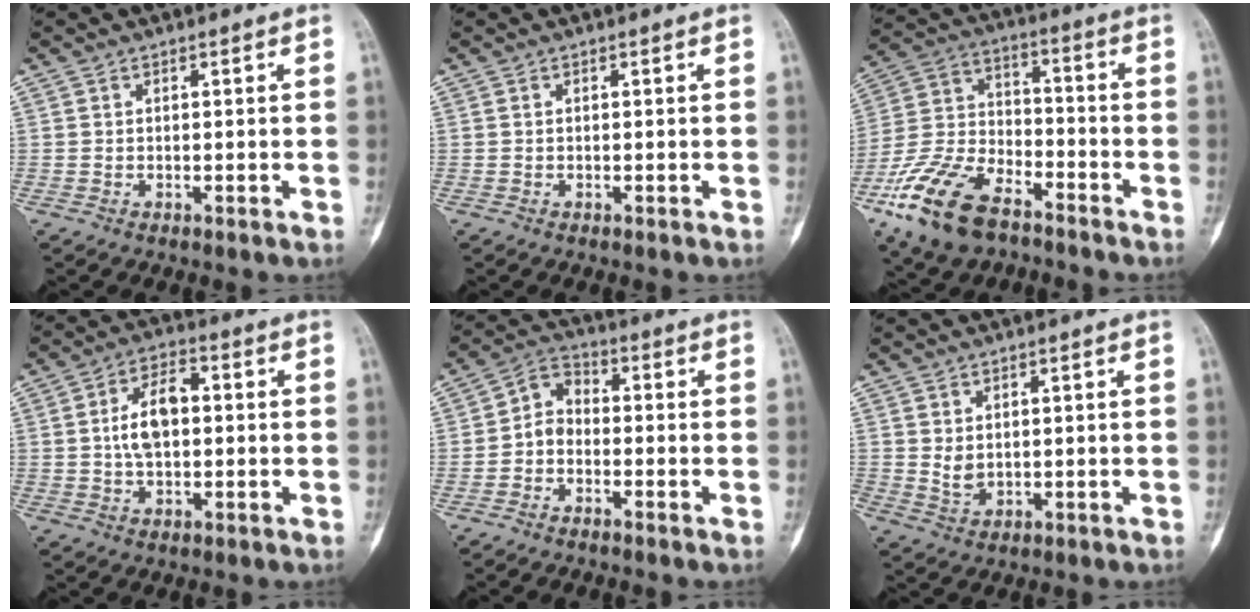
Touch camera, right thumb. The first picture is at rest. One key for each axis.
{"total": 0.0}
{"total": 17.9, "fx": -10.8, "fy": 9.0, "fz": 11.1, "tx": -0.223, "ty": 0.047, "tz": -0.207}
{"total": 8.4, "fx": 0.5, "fy": 4.7, "fz": 7.0, "tx": -0.111, "ty": 0.013, "tz": 0.003}
{"total": 5.2, "fx": -1.5, "fy": 3.7, "fz": 3.2, "tx": -0.044, "ty": 0.029, "tz": -0.046}
{"total": 2.8, "fx": 0.7, "fy": 1.9, "fz": 1.9, "tx": -0.024, "ty": -0.010, "tz": 0.020}